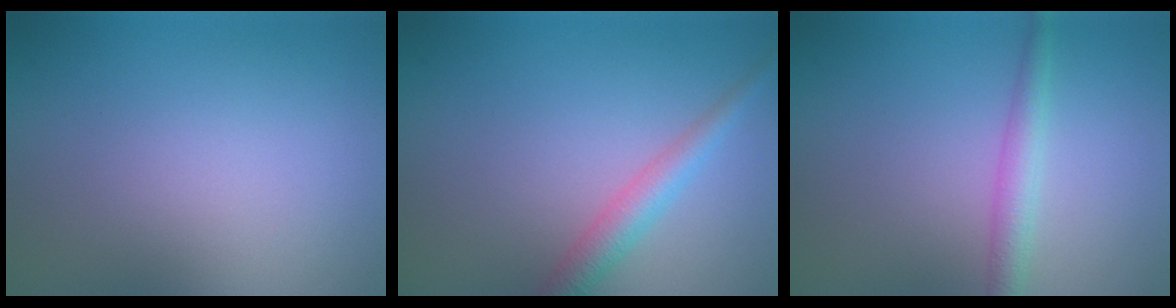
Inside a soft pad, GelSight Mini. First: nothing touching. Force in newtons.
{"total": 2.8, "press": 2.8, "slide": 0.1}
{"total": 2.3, "press": 2.3, "slide": 0.0}